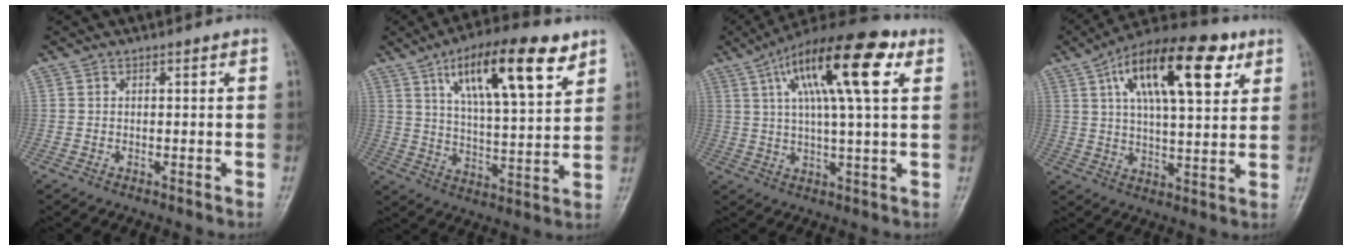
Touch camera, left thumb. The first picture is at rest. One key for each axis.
{"total": 18.0, "fx": 9.4, "fy": 5.6, "fz": 14.3, "tx": -0.209, "ty": -0.031, "tz": 0.155}
{"total": 18.3, "fx": 7.0, "fy": 5.0, "fz": 16.2, "tx": -0.260, "ty": 0.010, "tz": 0.109}
{"total": 19.7, "fx": 8.4, "fy": 7.9, "fz": 16.0, "tx": -0.242, "ty": -0.004, "tz": 0.133}